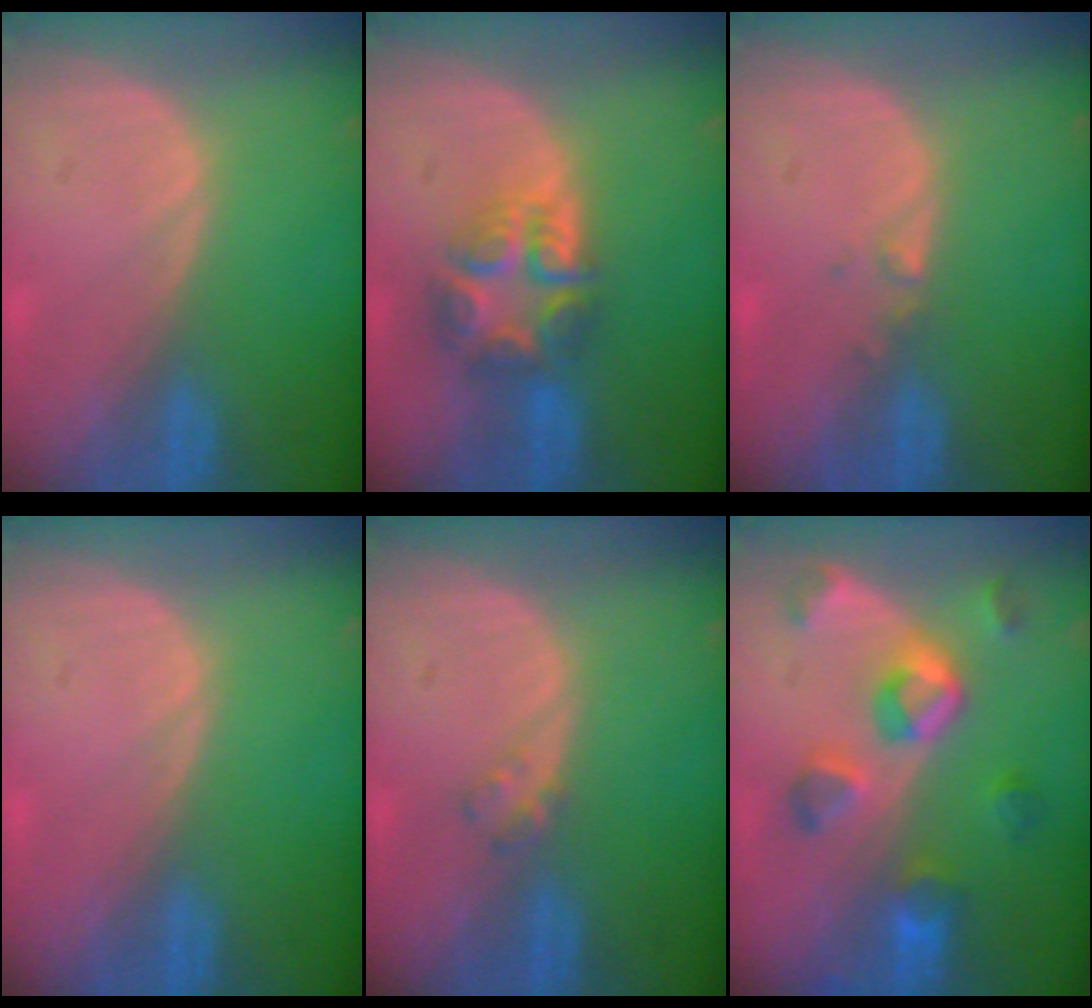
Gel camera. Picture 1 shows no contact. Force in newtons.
{"total": 7.7, "press": 6.7, "slide": 3.8}
{"total": 1.0, "press": 0.9, "slide": 0.5}
{"total": 0.0}
{"total": 1.6, "press": 1.6, "slide": 0.2}
{"total": 7.8, "press": 7.7, "slide": 0.7}